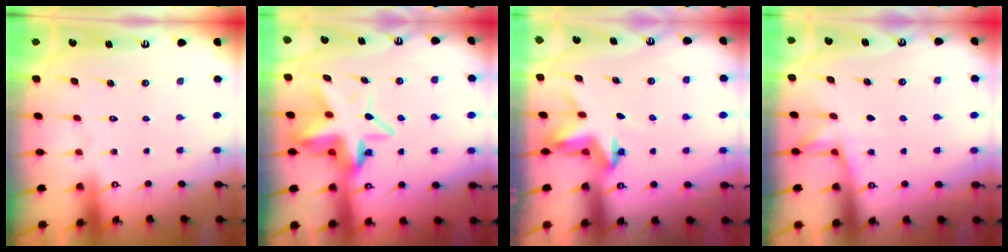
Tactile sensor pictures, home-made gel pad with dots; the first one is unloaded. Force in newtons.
{"total": 10.4, "press": 10.3, "slide": 2.0}
{"total": 3.9, "press": 3.9, "slide": 0.3}
{"total": 4.9, "press": 4.5, "slide": 1.9}